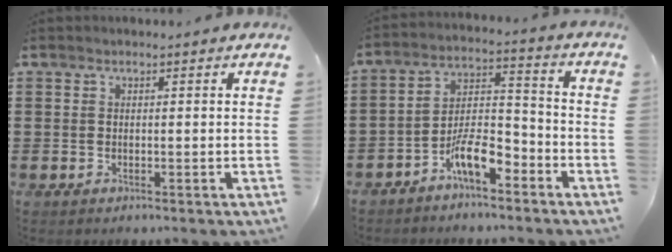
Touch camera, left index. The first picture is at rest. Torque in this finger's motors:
{"motor_torque": [1.07, 1.07, 0.24, 0.09]}